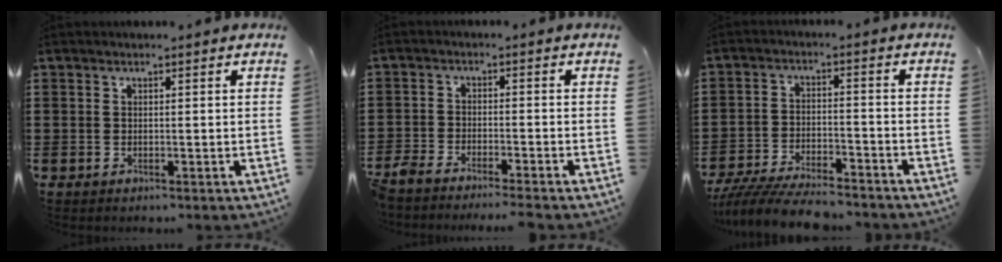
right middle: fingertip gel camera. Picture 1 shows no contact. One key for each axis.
{"total": 3.4, "fx": -3.3, "fy": -0.1, "fz": 0.6, "tx": -0.035, "ty": -0.010, "tz": -0.076}
{"total": 7.1, "fx": -6.7, "fy": 0.8, "fz": 2.0, "tx": -0.037, "ty": 0.004, "tz": -0.129}